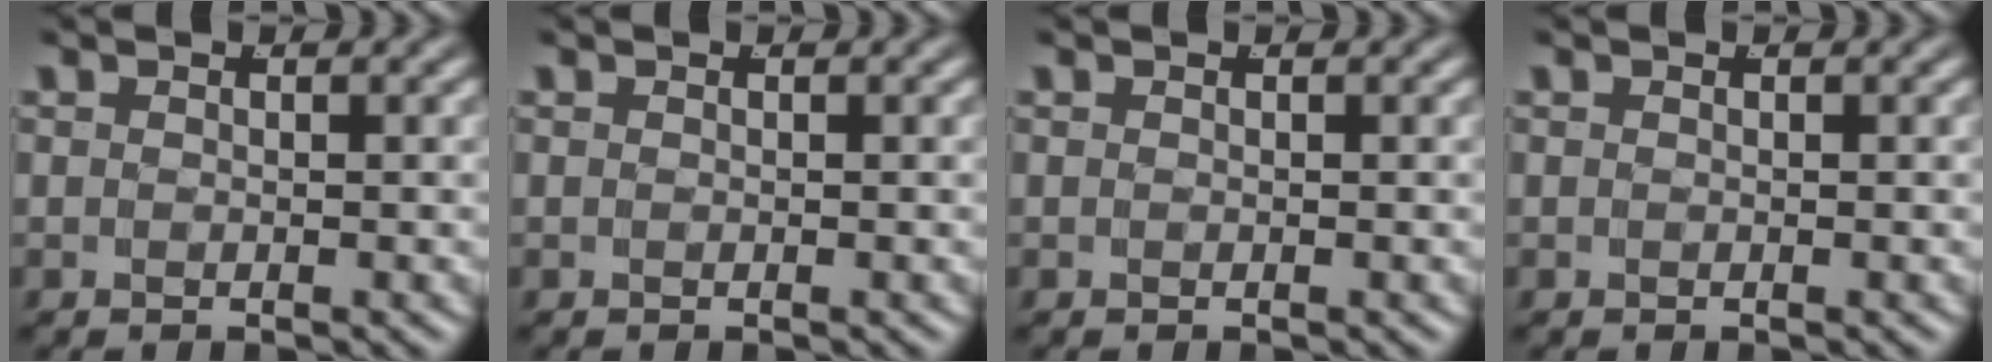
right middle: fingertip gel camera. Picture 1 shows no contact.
{"total": 0.0}
{"total": 0.0}
{"total": 0.0}